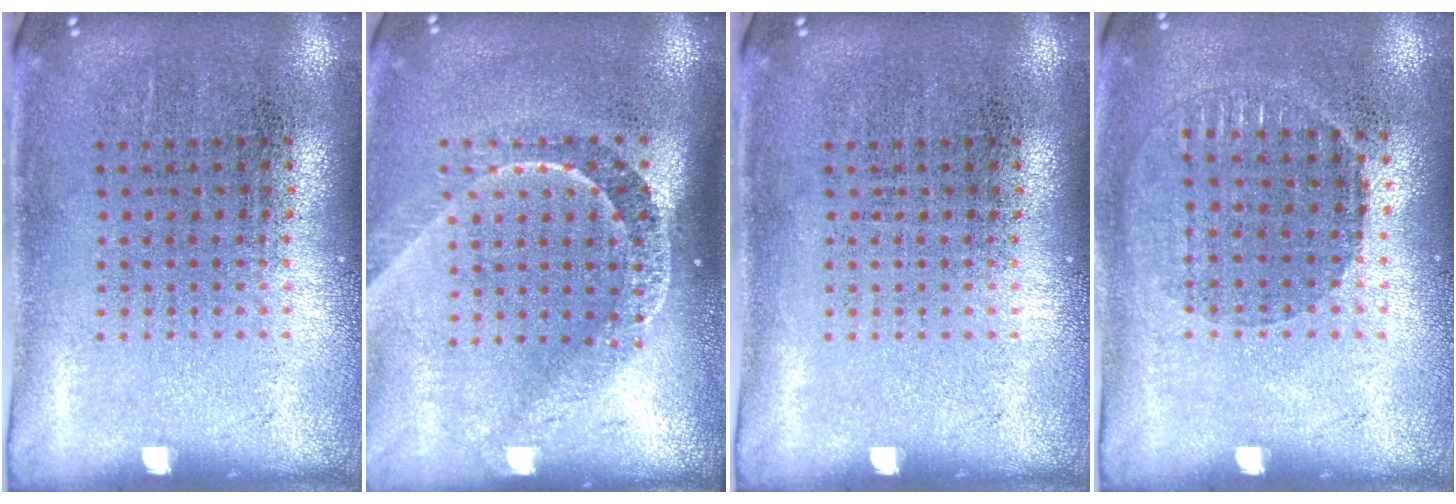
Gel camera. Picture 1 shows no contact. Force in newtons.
{"total": 2.1, "press": 1.5, "slide": 1.5}
{"total": 0.0}
{"total": 0.9, "press": 0.8, "slide": 0.3}